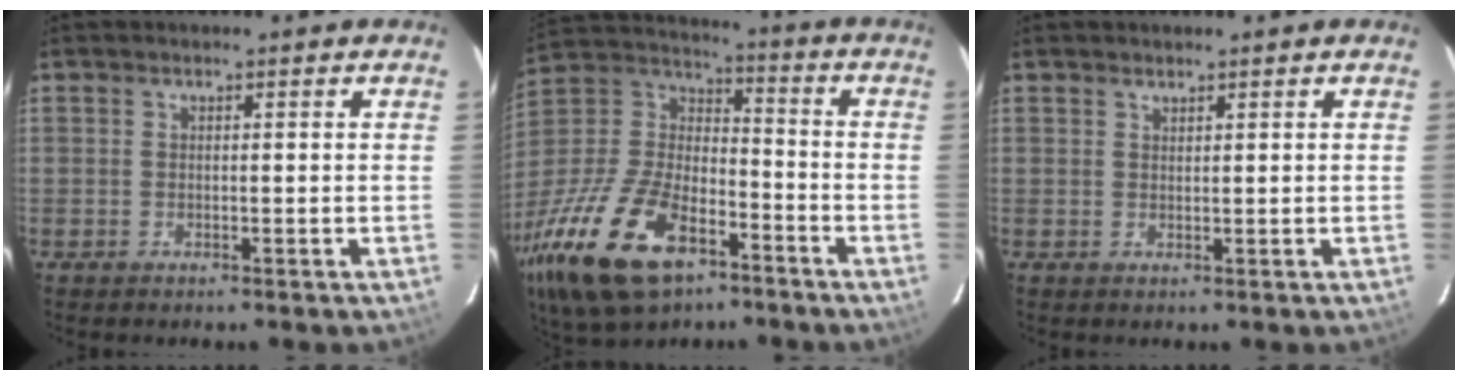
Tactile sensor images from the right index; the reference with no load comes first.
{"total": 28.2, "force": [-15.3, 14.3, 18.9], "torque": [-0.418, -0.021, -0.268]}
{"total": 0.8, "force": [0.8, 0.2, 0.1], "torque": [-0.002, 0.001, 0.015]}